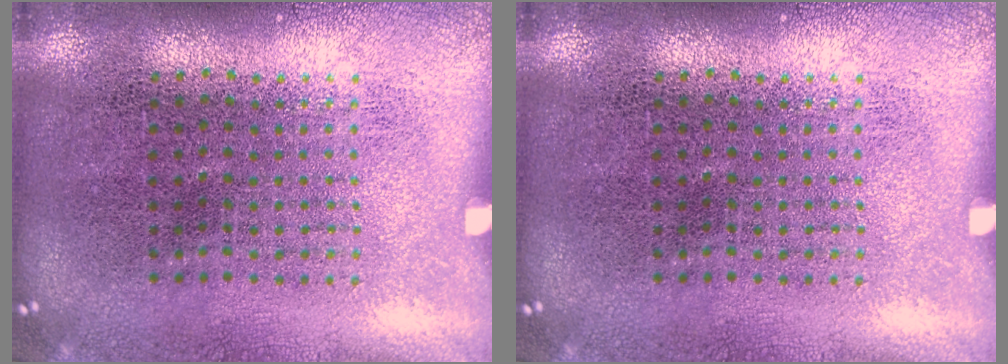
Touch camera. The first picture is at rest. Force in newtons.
{"total": 0.0}